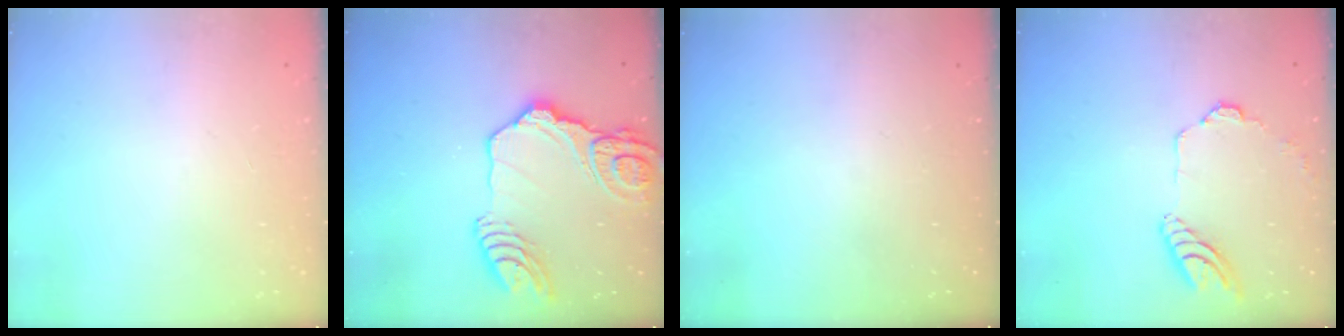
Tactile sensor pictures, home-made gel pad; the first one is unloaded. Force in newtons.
{"total": 23.3, "press": 23.1, "slide": 3.0}
{"total": 0.0}
{"total": 11.5, "press": 11.4, "slide": 1.6}